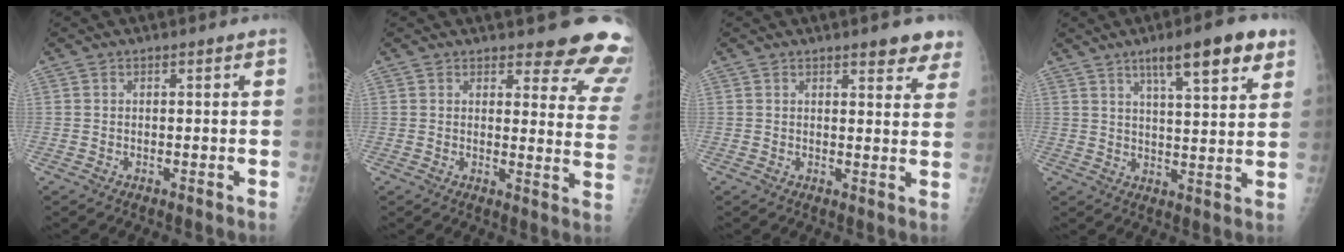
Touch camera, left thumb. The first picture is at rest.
{"total": 14.2, "force": [12.9, 4.0, 4.4], "torque": [0.004, -0.109, 0.120]}
{"total": 6.0, "force": [4.5, 2.0, 3.4], "torque": [-0.012, -0.020, 0.047]}
{"total": 12.3, "force": [7.3, 2.8, 9.6], "torque": [-0.122, -0.026, 0.106]}